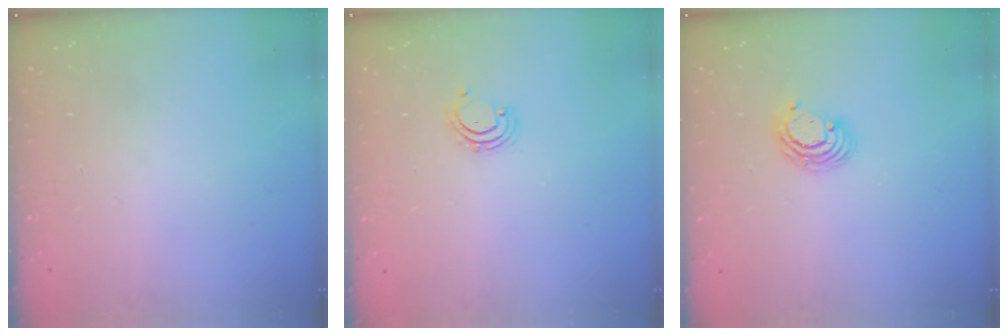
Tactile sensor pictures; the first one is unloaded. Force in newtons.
{"total": 2.7, "press": 2.6, "slide": 0.5}
{"total": 4.4, "press": 4.4, "slide": 0.0}